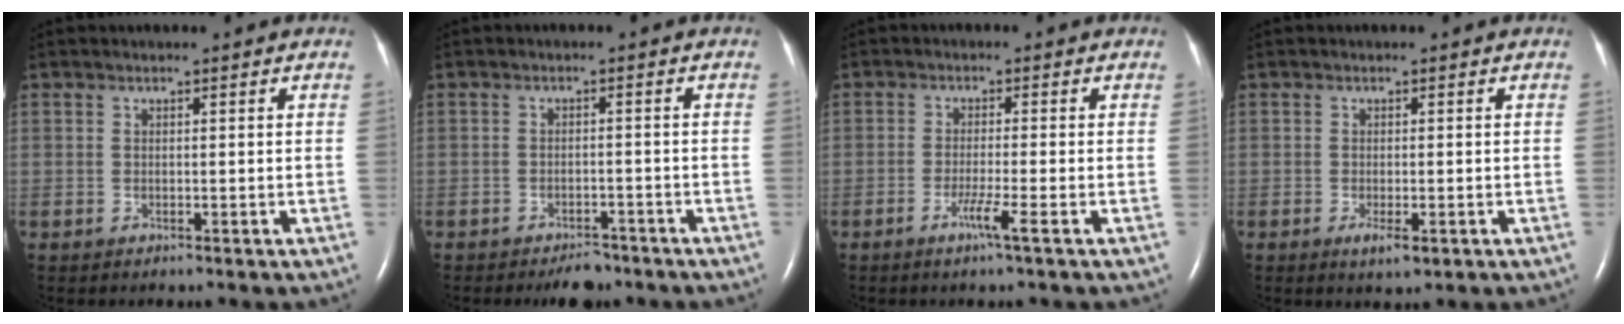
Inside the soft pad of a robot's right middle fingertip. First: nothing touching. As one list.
[{"total": 3.7, "force": [-3.1, 1.6, 1.3], "torque": [-0.021, 0.002, -0.043]}, {"total": 3.1, "force": [-1.6, -0.7, 2.5], "torque": [-0.051, -0.007, -0.033]}, {"total": 2.5, "force": [-1.1, 0.7, 2.1], "torque": [-0.037, -0.004, -0.013]}]